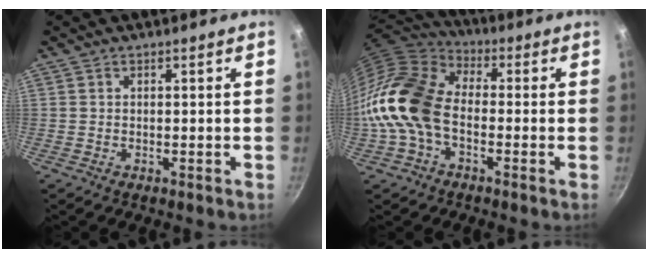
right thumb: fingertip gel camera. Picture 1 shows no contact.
{"total": 15.2, "force": [-2.8, 10.2, 10.9], "torque": [-0.188, 0.038, -0.077]}